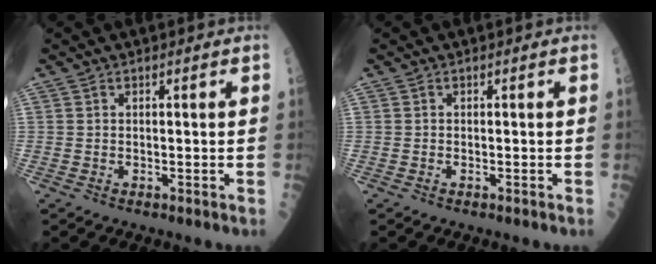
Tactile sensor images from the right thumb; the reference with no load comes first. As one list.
[{"total": 0.0}]